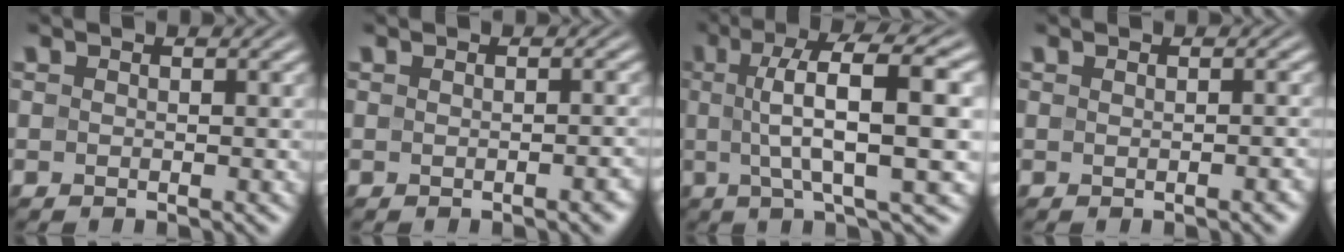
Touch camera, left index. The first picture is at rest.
{"total": 2.2, "force": [-0.3, 0.8, 2.1], "torque": [-0.010, 0.005, 0.000]}
{"total": 10.1, "force": [1.7, 2.3, 9.6], "torque": [-0.133, 0.013, 0.026]}
{"total": 2.6, "force": [0.1, 1.1, 2.4], "torque": [-0.005, 0.011, -0.005]}